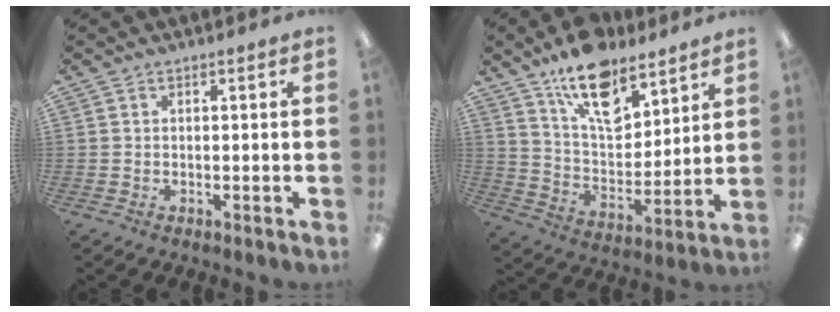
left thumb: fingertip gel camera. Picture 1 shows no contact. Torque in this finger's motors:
{"motor_torque": [1.17, 0.59, 1.54, -1.25, 0.09]}